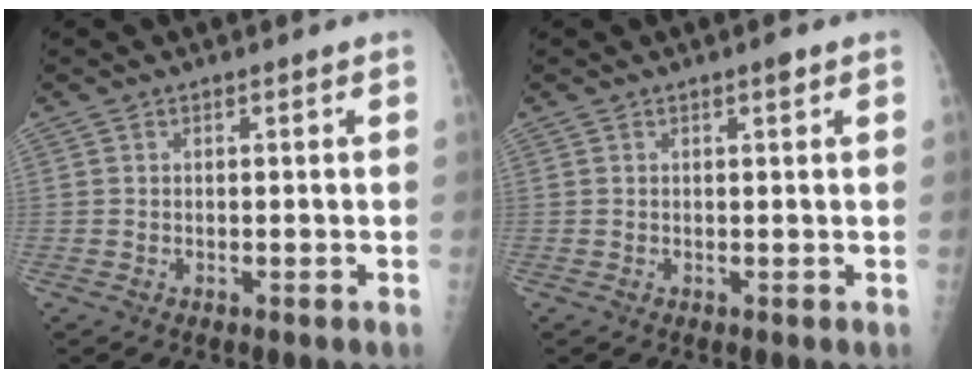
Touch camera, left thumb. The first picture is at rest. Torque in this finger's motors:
{"motor_torque": [0.62, 0.18, 0.43, 0.26, 0.00]}